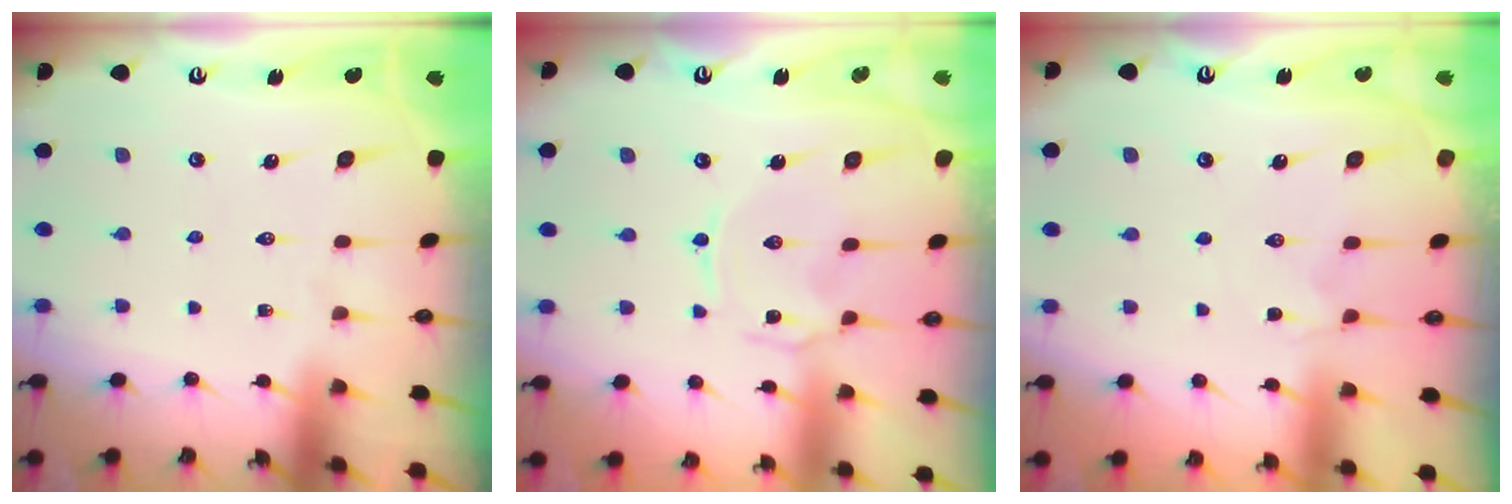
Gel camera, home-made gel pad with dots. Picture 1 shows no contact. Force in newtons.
{"total": 0.7, "press": 0.6, "slide": 0.2}
{"total": 1.9, "press": 1.8, "slide": 0.5}